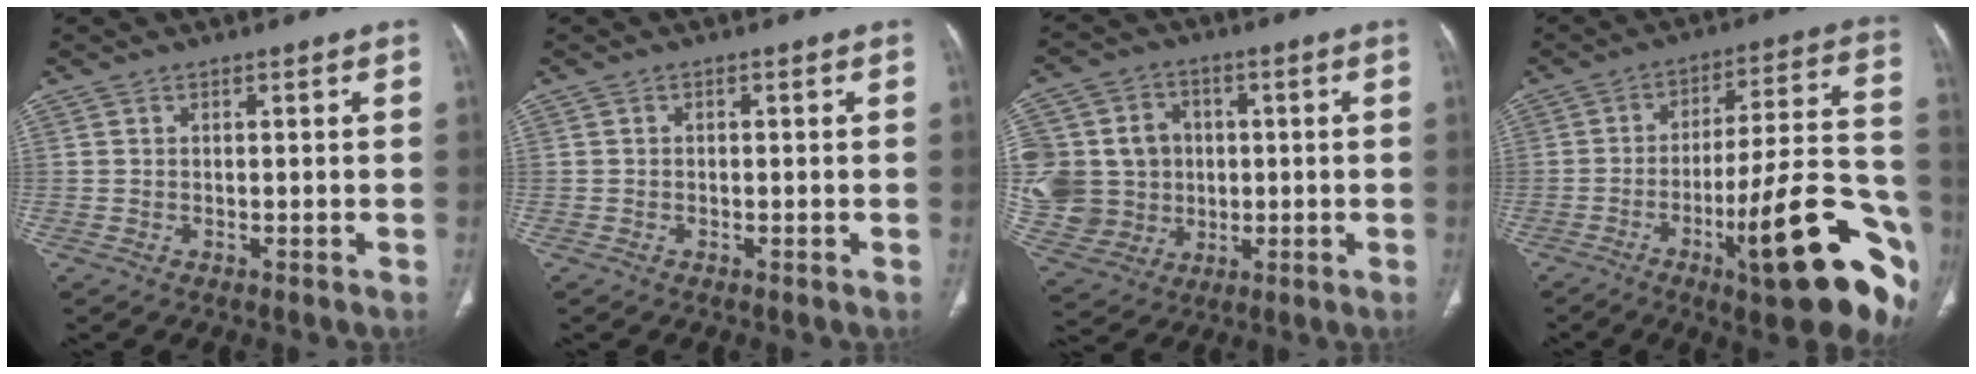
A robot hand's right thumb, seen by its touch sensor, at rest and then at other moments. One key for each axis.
{"total": 0.0}
{"total": 20.8, "fx": 0.8, "fy": 18.6, "fz": 9.4, "tx": -0.201, "ty": 0.031, "tz": 0.035}
{"total": 24.9, "fx": -10.7, "fy": 5.5, "fz": 21.8, "tx": -0.254, "ty": 0.058, "tz": -0.152}